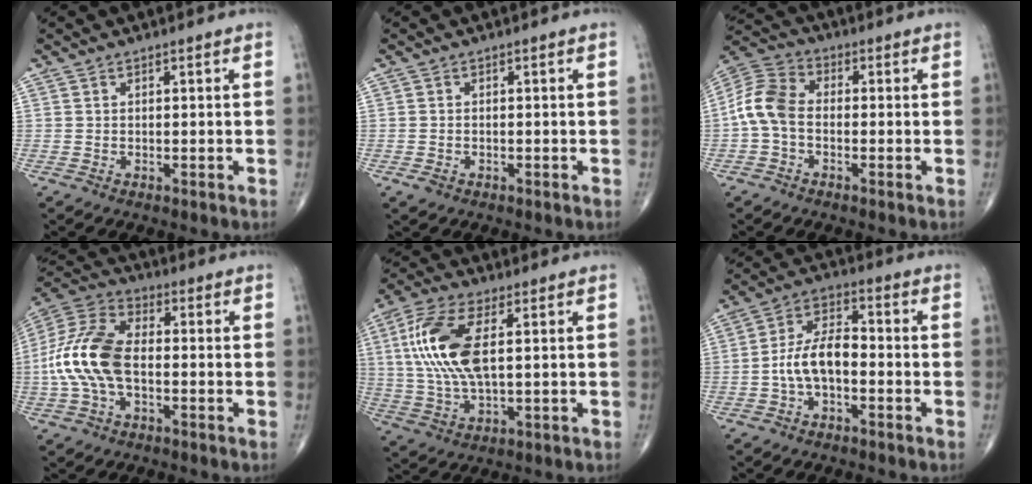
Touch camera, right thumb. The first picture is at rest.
{"total": 1.4, "force": [-0.7, 1.0, 0.7], "torque": [-0.013, 0.004, -0.009]}
{"total": 8.5, "force": [-1.2, 5.6, 6.2], "torque": [-0.124, 0.026, -0.040]}
{"total": 15.1, "force": [-1.8, 8.4, 12.4], "torque": [-0.271, 0.034, -0.038]}
{"total": 14.2, "force": [2.7, 6.0, 12.6], "torque": [-0.280, 0.002, 0.054]}
{"total": 8.5, "force": [-2.0, 4.4, 7.0], "torque": [-0.130, 0.036, -0.045]}